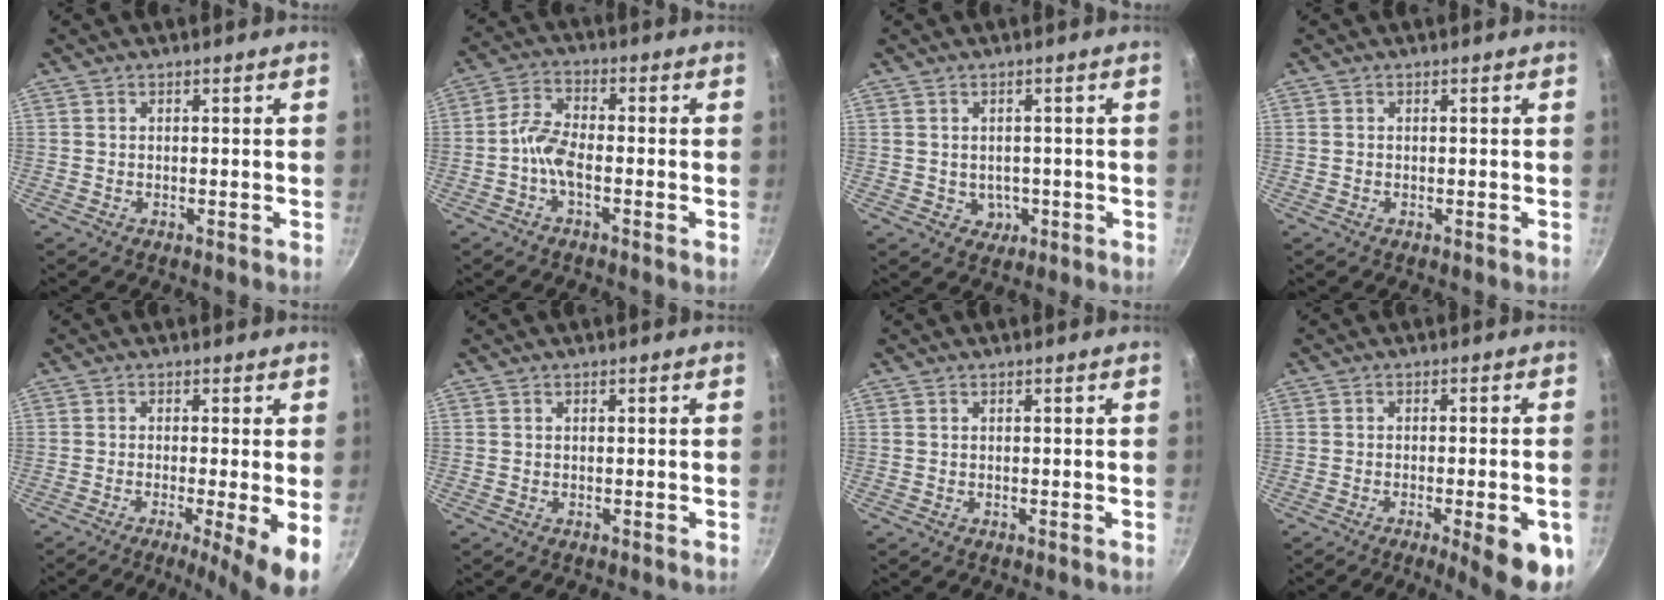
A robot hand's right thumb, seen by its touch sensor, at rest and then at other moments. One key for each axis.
{"total": 6.2, "fx": -1.8, "fy": 2.7, "fz": 5.3, "tx": -0.110, "ty": 0.016, "tz": -0.043}
{"total": 2.9, "fx": -0.6, "fy": 2.6, "fz": 1.2, "tx": -0.001, "ty": 0.003, "tz": -0.002}
{"total": 0.0}
{"total": 8.4, "fx": -2.7, "fy": 1.1, "fz": 7.9, "tx": -0.126, "ty": -0.019, "tz": -0.045}
{"total": 0.0}
{"total": 0.0}
{"total": 11.4, "fx": -4.9, "fy": 2.9, "fz": 10.0, "tx": -0.106, "ty": 0.002, "tz": -0.057}